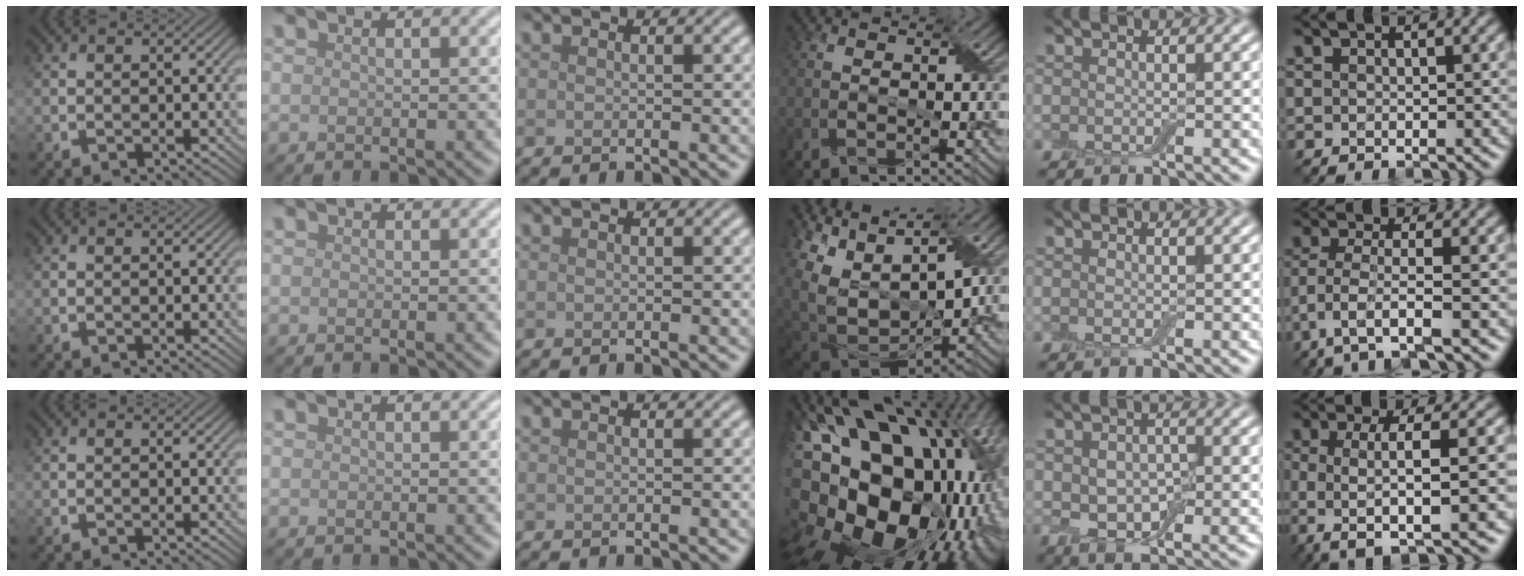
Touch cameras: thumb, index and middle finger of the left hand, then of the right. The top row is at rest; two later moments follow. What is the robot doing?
{"motion": "peel", "object": "bubble wrap"}